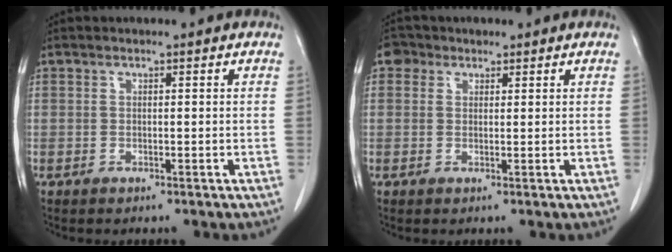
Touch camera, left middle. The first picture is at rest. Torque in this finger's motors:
{"motor_torque": [0.08, -0.08, -0.02, 0.00]}